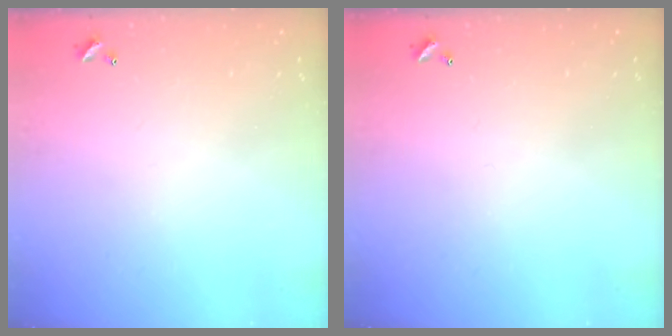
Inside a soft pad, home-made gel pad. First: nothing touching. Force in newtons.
{"total": 0.0}